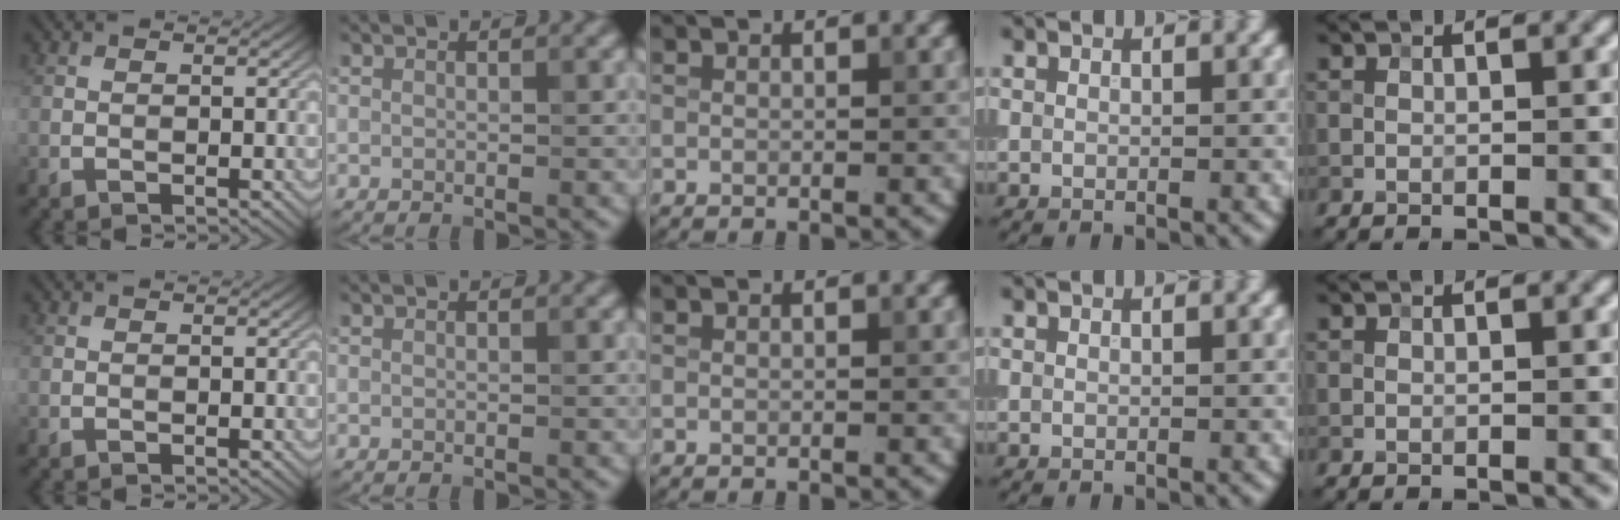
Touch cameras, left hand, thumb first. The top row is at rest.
{}